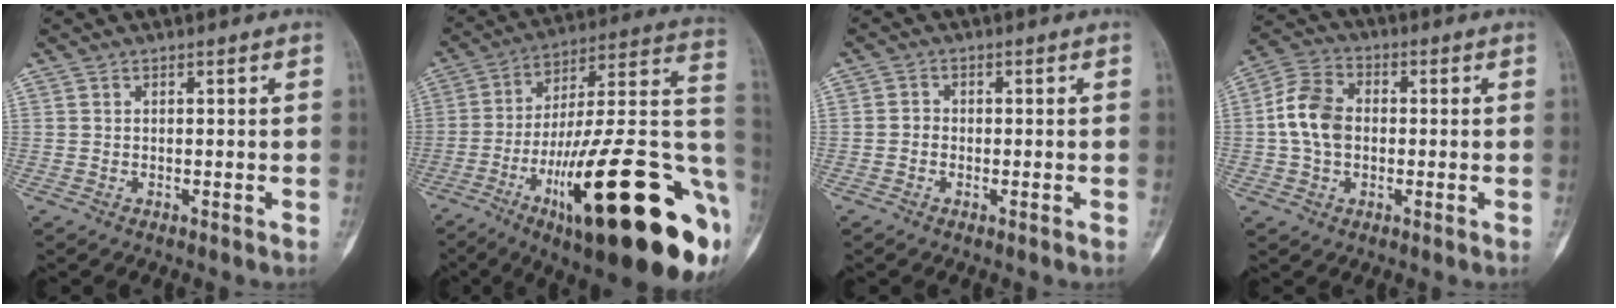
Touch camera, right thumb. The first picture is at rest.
{"total": 35.2, "force": [-12.2, 9.1, 31.7], "torque": [-0.390, 0.043, -0.187]}
{"total": 1.8, "force": [-0.5, 1.7, 0.3], "torque": [0.005, 0.008, -0.017]}
{"total": 9.1, "force": [-0.3, 6.8, 6.2], "torque": [-0.106, 0.025, -0.014]}